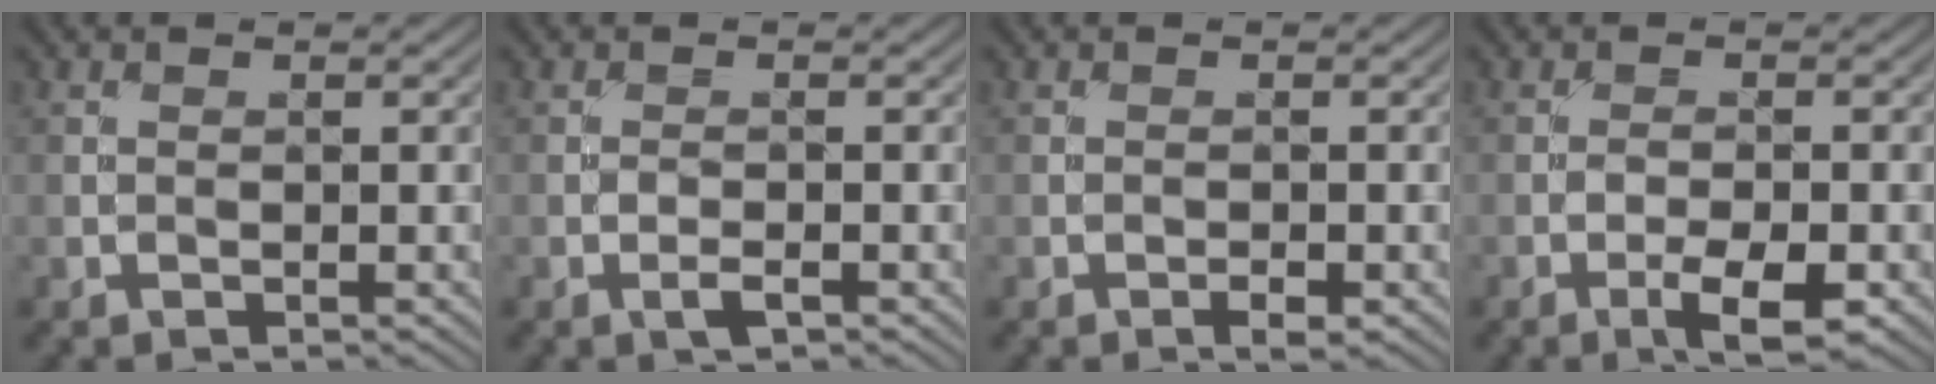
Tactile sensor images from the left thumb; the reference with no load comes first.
{"total": 1.5, "force": [-0.7, 0.4, 1.2], "torque": [-0.025, 0.001, -0.017]}
{"total": 1.3, "force": [-0.7, 0.4, 1.0], "torque": [-0.015, 0.001, -0.013]}
{"total": 4.2, "force": [-2.2, 1.1, 3.4], "torque": [-0.060, 0.002, -0.036]}